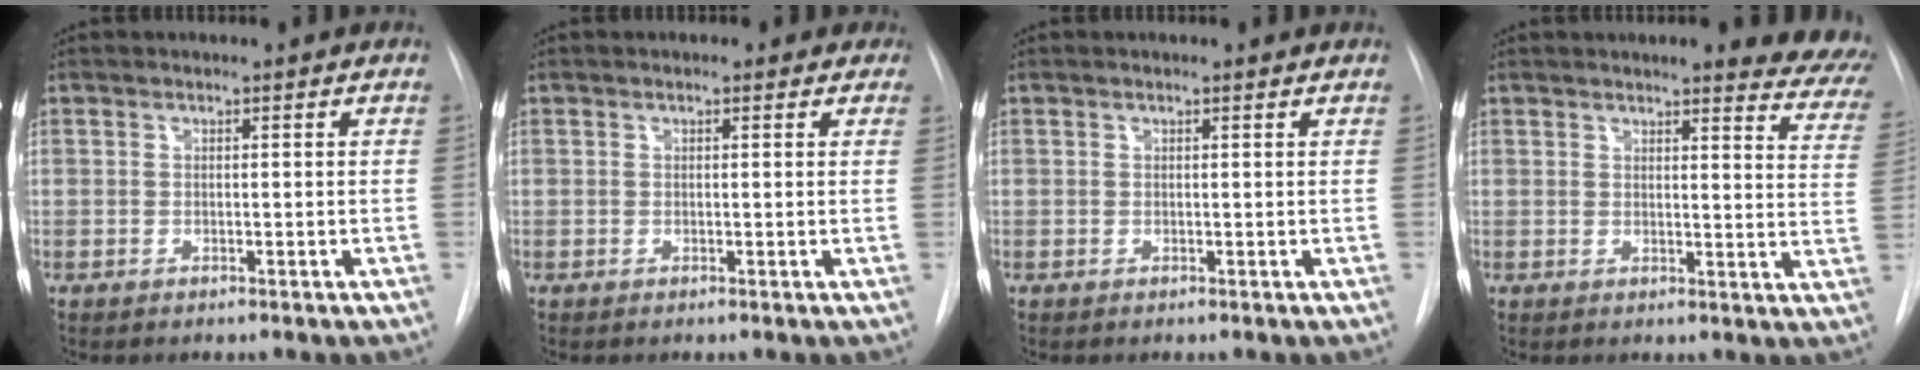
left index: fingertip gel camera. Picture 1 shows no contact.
{"total": 1.4, "force": [0.5, 1.1, 0.7], "torque": [0.003, 0.002, -0.001]}
{"total": 0.0}
{"total": 15.2, "force": [13.7, 2.6, 6.0], "torque": [-0.046, -0.063, 0.128]}